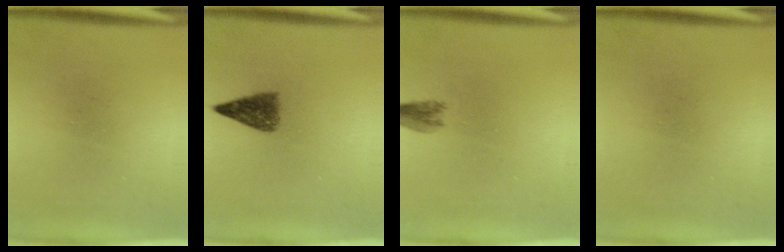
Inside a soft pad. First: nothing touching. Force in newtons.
{"total": 4.1}
{"total": 2.3}
{"total": 0.0}